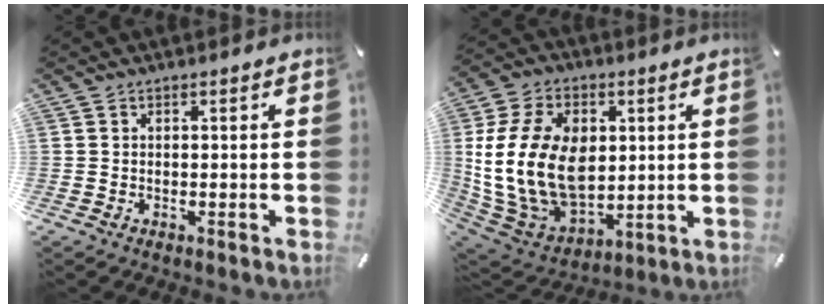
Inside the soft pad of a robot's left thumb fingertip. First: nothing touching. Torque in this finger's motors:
{"motor_torque": [2.55, 2.46, 2.61, 0.04, 1.05]}